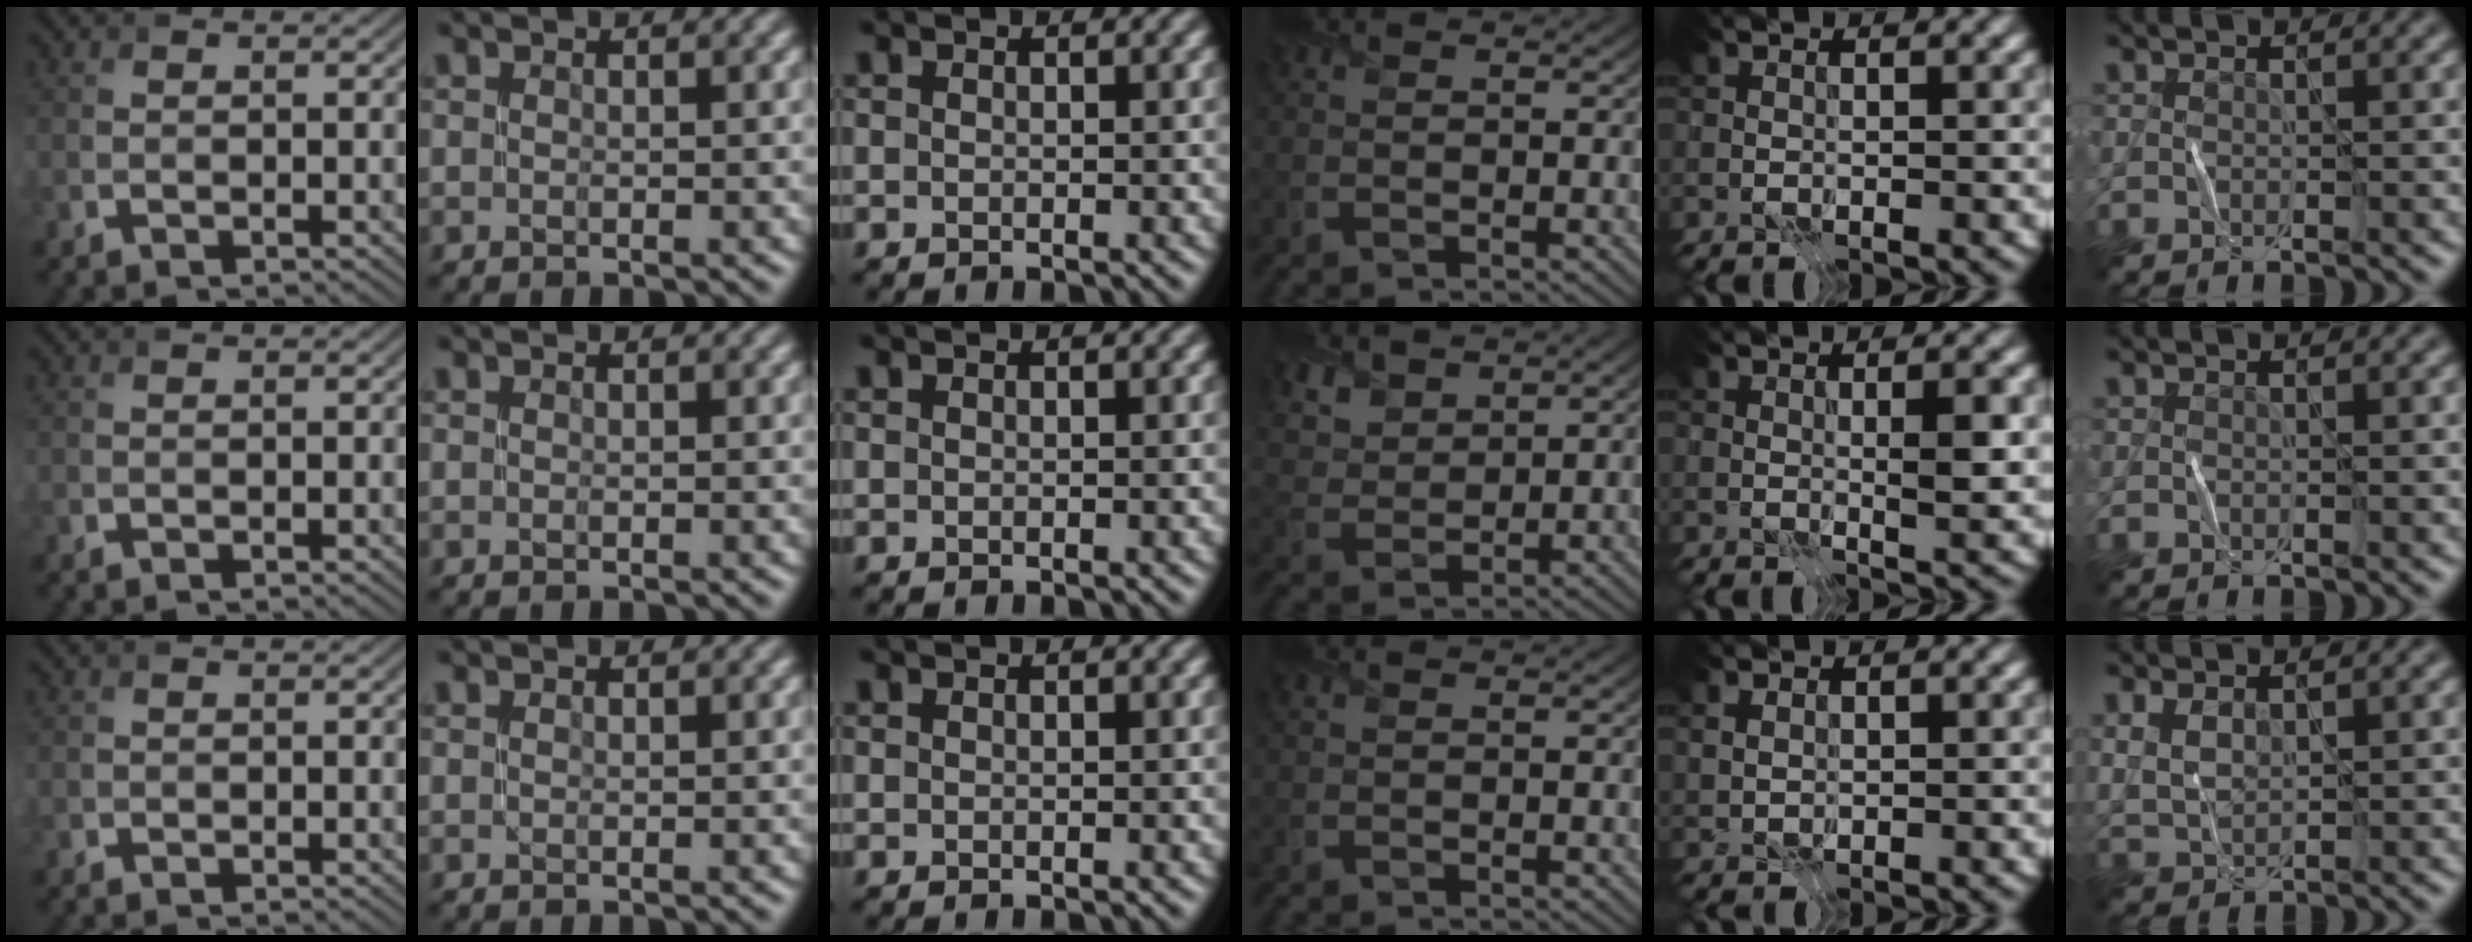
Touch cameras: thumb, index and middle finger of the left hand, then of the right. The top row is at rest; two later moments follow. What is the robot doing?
{"motion": "fold", "object": "shorts"}